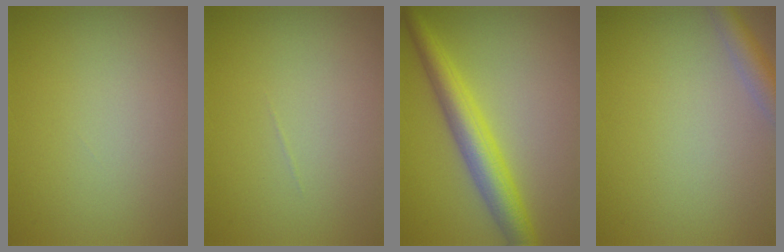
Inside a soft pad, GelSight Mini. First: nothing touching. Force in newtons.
{"total": 0.0}
{"total": 5.0, "press": 5.0, "slide": 0.1}
{"total": 2.9, "press": 2.9, "slide": 0.1}